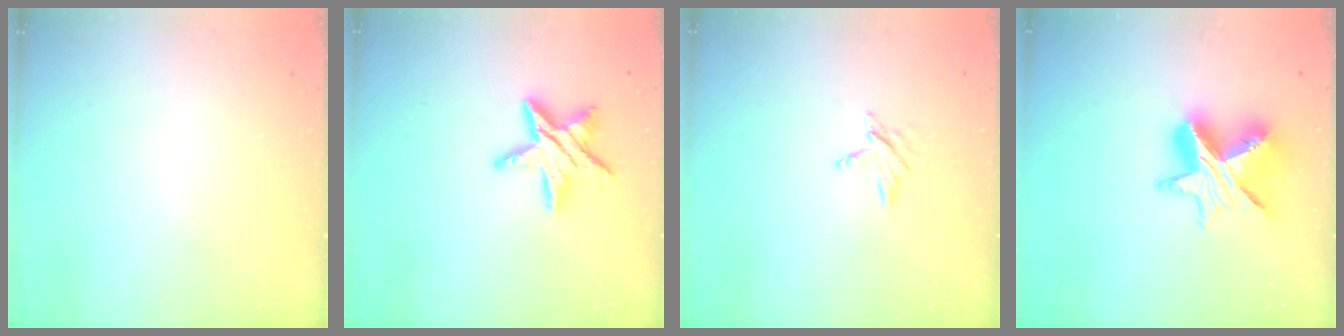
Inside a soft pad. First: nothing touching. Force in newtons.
{"total": 12.7, "press": 12.6, "slide": 0.7}
{"total": 3.8, "press": 3.8, "slide": 0.5}
{"total": 12.6, "press": 12.6, "slide": 1.0}